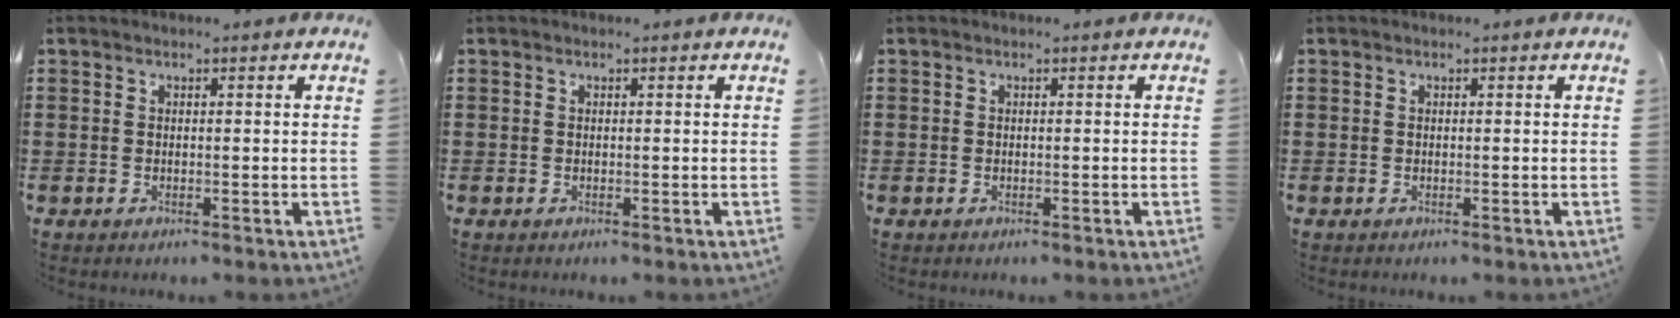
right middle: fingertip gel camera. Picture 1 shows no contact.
{"total": 0.0}
{"total": 0.0}
{"total": 0.0}